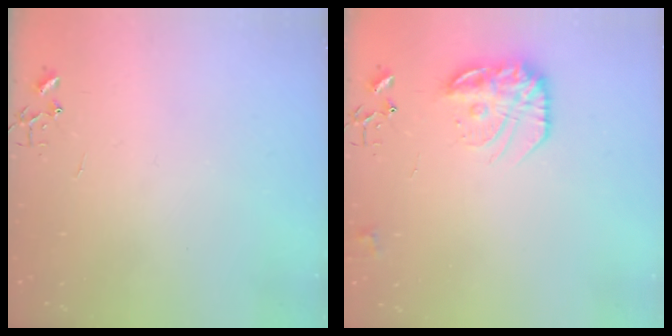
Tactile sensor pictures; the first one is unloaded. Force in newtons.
{"total": 15.4, "press": 15.3, "slide": 1.0}